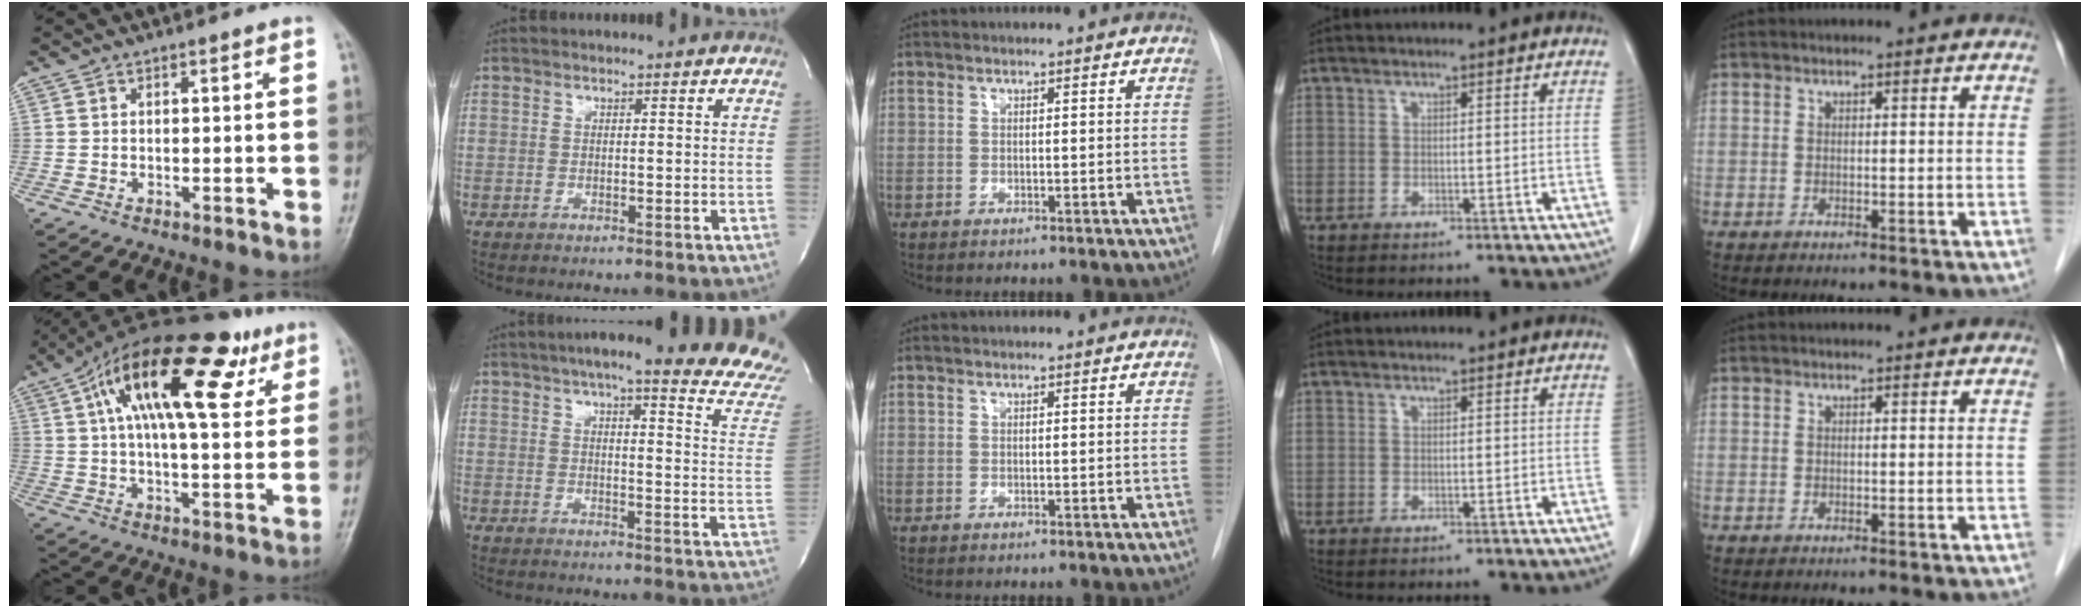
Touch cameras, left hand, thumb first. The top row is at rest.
{"thumb": {"total": 24.3, "force": [9.9, 10.0, 19.8], "torque": [-0.304, 0.014, 0.151]}, "index": {"total": 23.6, "force": [20.8, 1.1, 11.0], "torque": [-0.145, -0.065, 0.235]}}